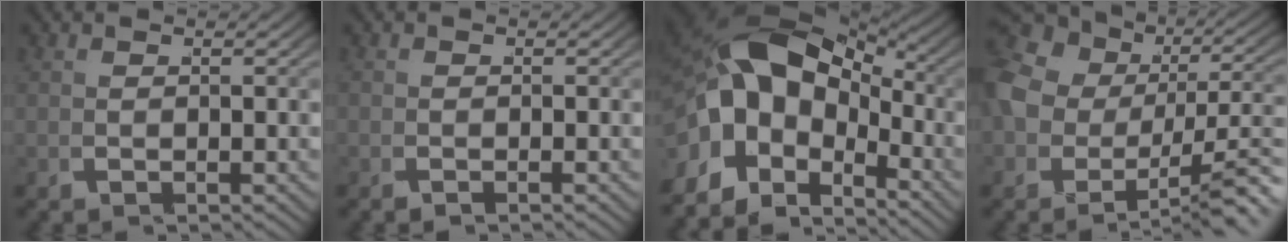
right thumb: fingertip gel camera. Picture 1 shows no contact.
{"total": 0.6, "force": [-0.5, 0.3, 0.2], "torque": [-0.005, -0.001, -0.014]}
{"total": 15.6, "force": [-0.5, 10.6, 11.4], "torque": [-0.246, -0.033, -0.005]}
{"total": 10.5, "force": [-2.7, 7.1, 7.2], "torque": [-0.136, -0.017, -0.037]}